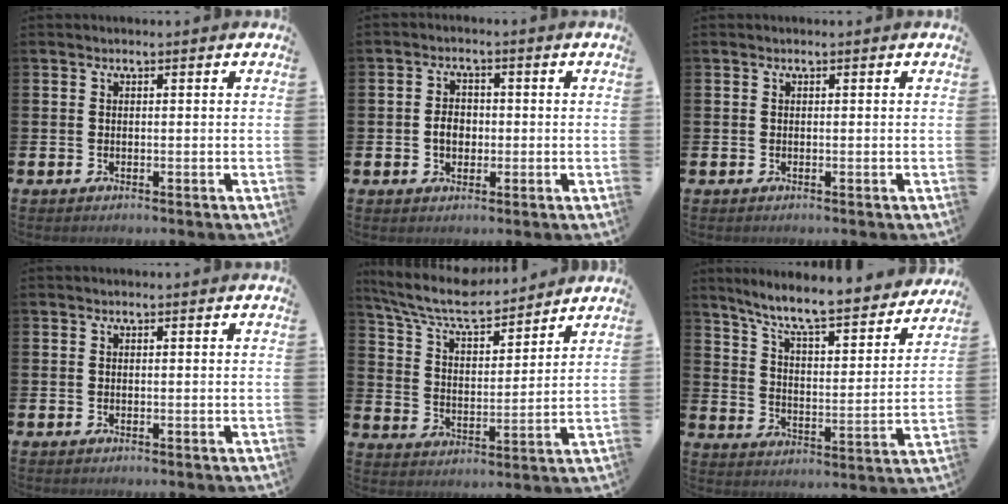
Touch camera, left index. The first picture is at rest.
{"total": 3.0, "force": [-0.5, 2.4, 1.8], "torque": [-0.013, -0.002, -0.017]}
{"total": 0.0}
{"total": 0.0}
{"total": 8.3, "force": [7.5, 1.7, 3.2], "torque": [-0.091, -0.046, 0.131]}
{"total": 8.9, "force": [8.1, 0.8, 3.4], "torque": [-0.095, -0.064, 0.136]}